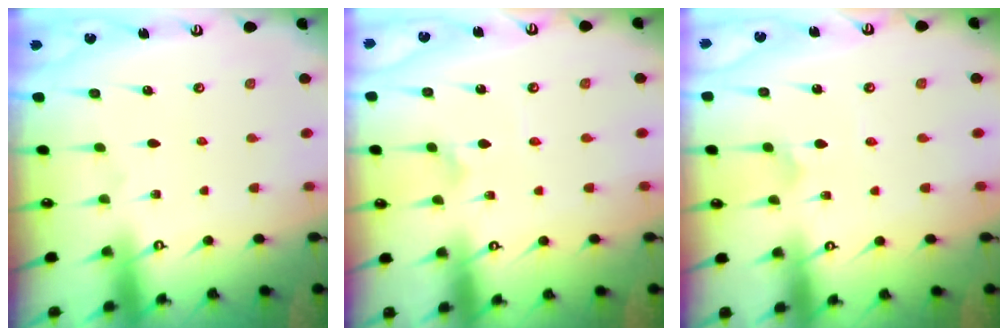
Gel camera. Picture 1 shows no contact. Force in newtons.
{"total": 2.0, "press": 2.0, "slide": 0.3}
{"total": 2.3, "press": 2.3, "slide": 0.2}